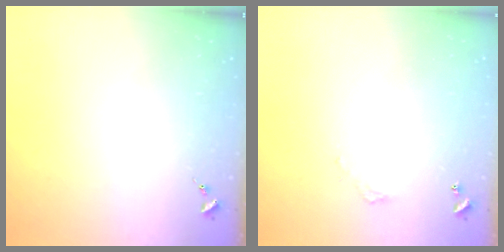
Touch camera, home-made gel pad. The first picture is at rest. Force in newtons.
{"total": 2.8, "press": 2.8, "slide": 0.2}